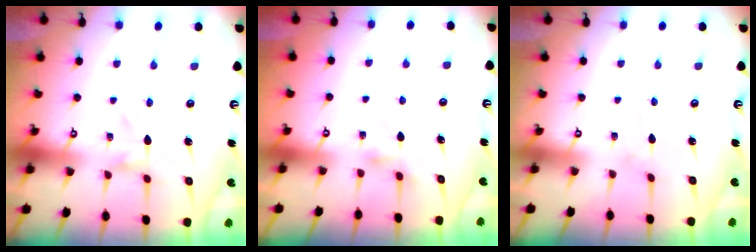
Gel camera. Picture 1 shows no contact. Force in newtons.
{"total": 2.2, "press": 2.1, "slide": 0.4}
{"total": 0.0}